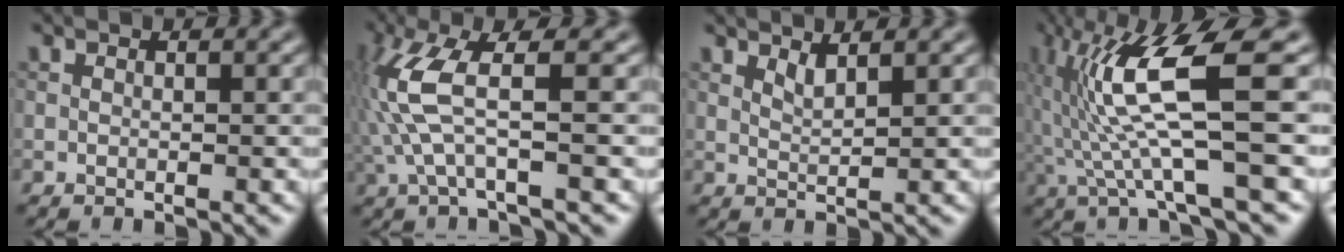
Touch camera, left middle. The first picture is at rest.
{"total": 5.5, "force": [0.2, 1.0, 5.4], "torque": [-0.138, 0.009, 0.002]}
{"total": 1.4, "force": [1.2, 0.2, 0.8], "torque": [-0.018, -0.002, 0.020]}
{"total": 8.4, "force": [0.2, 1.0, 8.3], "torque": [-0.167, 0.010, 0.008]}